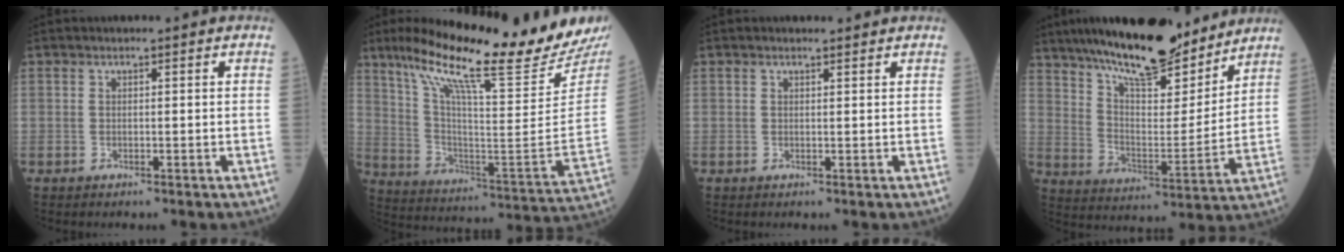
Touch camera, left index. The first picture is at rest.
{"total": 25.2, "force": [20.5, -0.3, 14.7], "torque": [-0.246, -0.066, 0.309]}
{"total": 1.0, "force": [1.0, 0.1, 0.1], "torque": [-0.009, 0.001, 0.014]}
{"total": 19.6, "force": [16.2, 4.4, 10.2], "torque": [-0.170, 0.006, 0.264]}